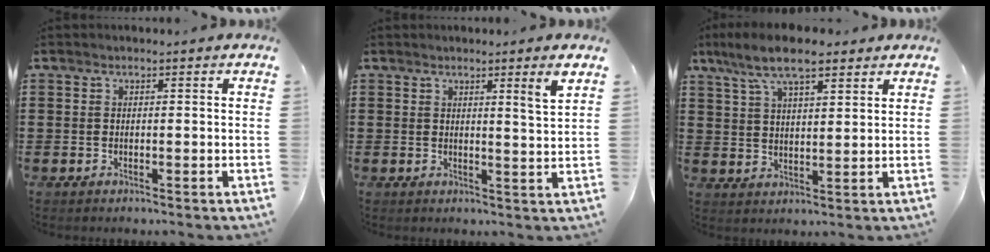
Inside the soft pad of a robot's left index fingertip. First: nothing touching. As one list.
[{"total": 3.2, "force": [2.2, -0.8, 2.3], "torque": [-0.041, -0.011, 0.034]}, {"total": 8.0, "force": [5.9, 2.4, 4.9], "torque": [-0.110, -0.002, 0.107]}]